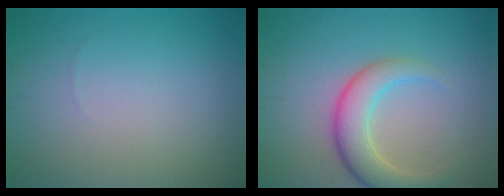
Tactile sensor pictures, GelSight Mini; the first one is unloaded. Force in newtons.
{"total": 4.7, "press": 4.7, "slide": 0.3}